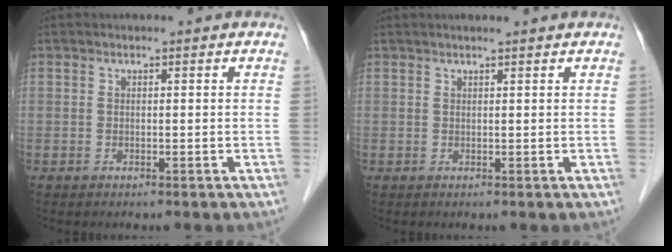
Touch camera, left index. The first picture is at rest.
{"total": 3.3, "force": [2.9, 0.0, 1.5], "torque": [-0.015, 0.025, 0.040]}